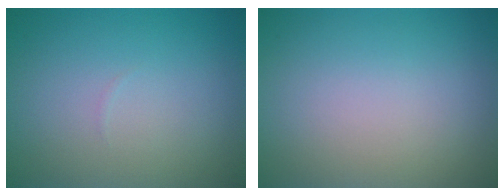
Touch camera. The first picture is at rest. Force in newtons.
{"total": 0.0}